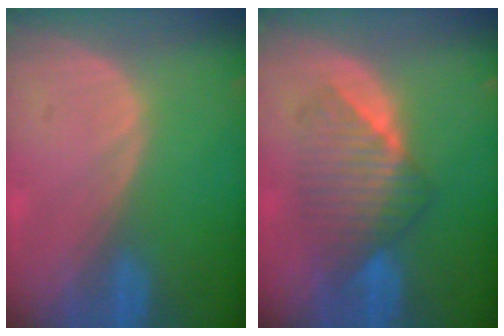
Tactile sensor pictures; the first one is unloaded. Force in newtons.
{"total": 6.9, "press": 6.9, "slide": 0.5}